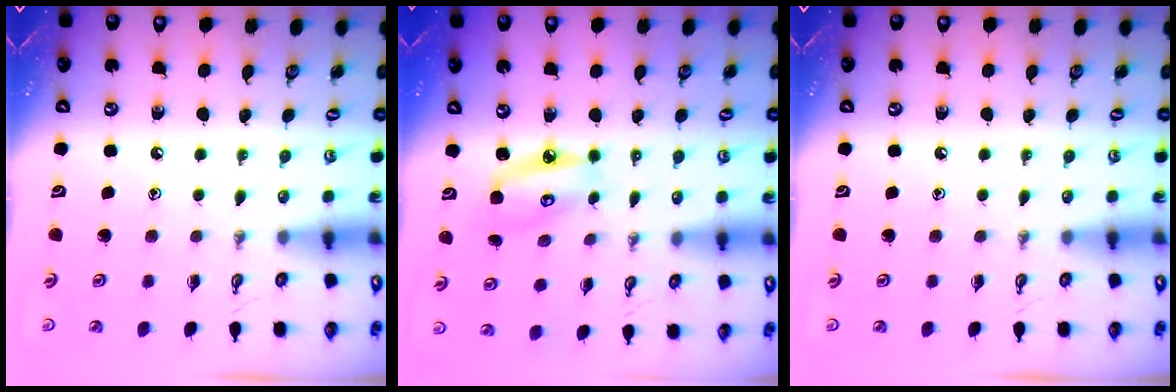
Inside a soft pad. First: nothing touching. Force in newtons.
{"total": 7.0, "press": 7.0, "slide": 0.5}
{"total": 0.0}